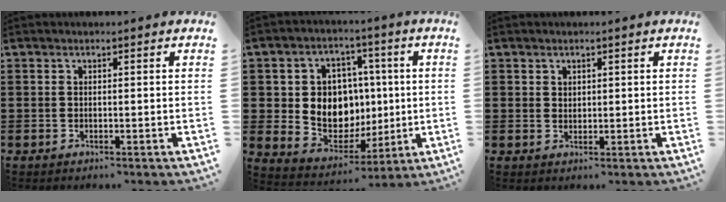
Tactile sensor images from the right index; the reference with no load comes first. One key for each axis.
{"total": 9.1, "fx": 1.1, "fy": 7.9, "fz": 4.3, "tx": -0.090, "ty": 0.005, "tz": 0.027}
{"total": 1.3, "fx": 0.9, "fy": 0.8, "fz": 0.2, "tx": -0.005, "ty": 0.003, "tz": 0.018}